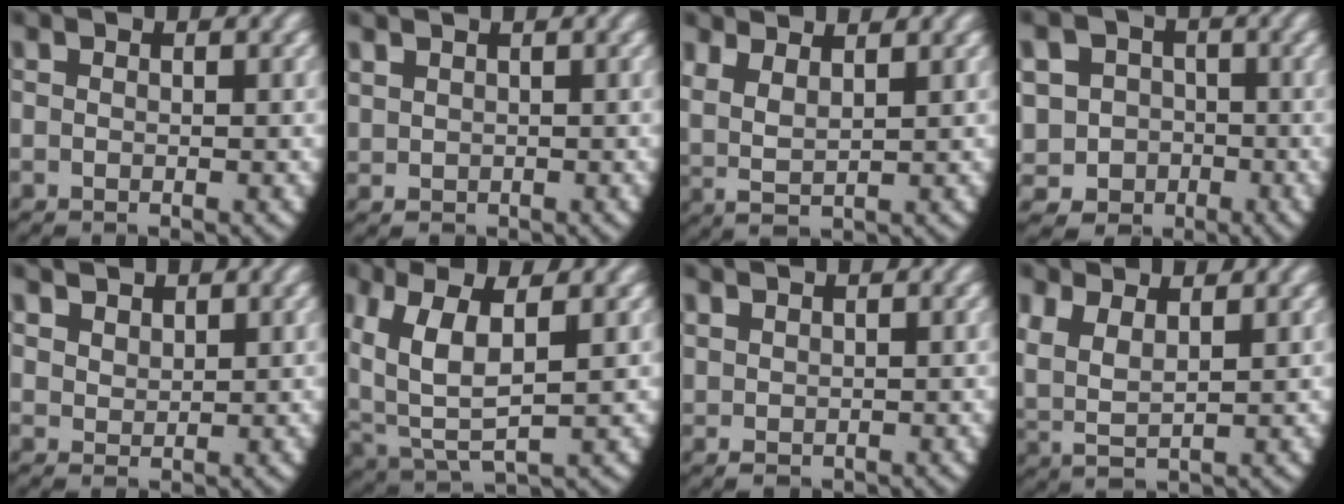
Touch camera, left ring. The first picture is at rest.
{"total": 1.3, "force": [0.6, 1.1, 0.3], "torque": [-0.022, -0.013, 0.026]}
{"total": 5.2, "force": [2.0, 3.6, 3.2], "torque": [-0.093, -0.007, 0.037]}
{"total": 13.7, "force": [-2.6, 12.9, 3.9], "torque": [-0.116, -0.051, -0.051]}
{"total": 2.4, "force": [2.3, 0.7, 0.4], "torque": [-0.010, -0.004, 0.051]}
{"total": 7.7, "force": [1.7, 4.8, 5.8], "torque": [-0.140, -0.026, 0.048]}
{"total": 1.0, "force": [0.8, 0.5, 0.3], "torque": [-0.012, -0.008, 0.028]}
{"total": 6.0, "force": [1.7, 4.4, 3.7], "torque": [-0.117, -0.016, 0.033]}